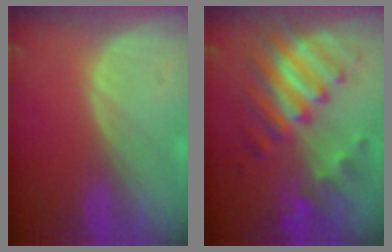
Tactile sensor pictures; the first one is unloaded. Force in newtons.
{"total": 8.7, "press": 8.7, "slide": 0.4}